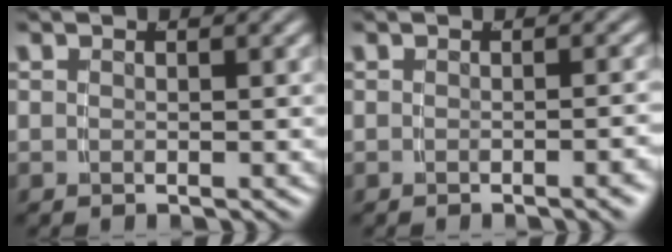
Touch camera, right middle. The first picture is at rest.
{"total": 1.2, "force": [-0.8, -0.4, 0.8], "torque": [-0.010, 0.009, -0.015]}